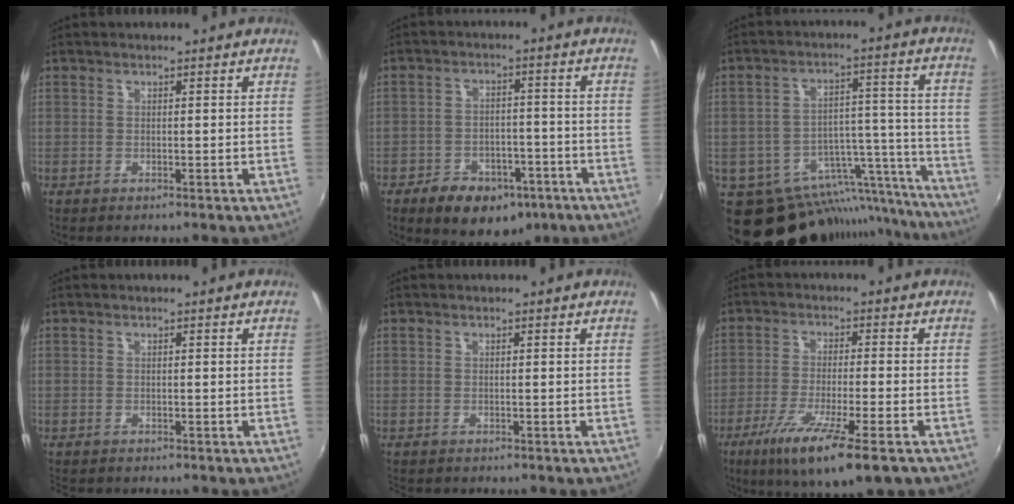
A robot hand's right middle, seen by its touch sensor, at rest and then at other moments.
{"total": 13.2, "force": [-8.2, 7.9, 6.8], "torque": [-0.140, 0.013, -0.105]}
{"total": 21.4, "force": [-17.5, 9.6, 7.4], "torque": [-0.117, 0.037, -0.229]}
{"total": 1.4, "force": [-1.2, 0.4, 0.4], "torque": [-0.011, -0.007, -0.017]}
{"total": 0.8, "force": [-0.7, 0.2, 0.3], "torque": [-0.008, -0.002, -0.011]}
{"total": 13.4, "force": [-7.8, 2.0, 10.7], "torque": [-0.207, -0.042, -0.135]}